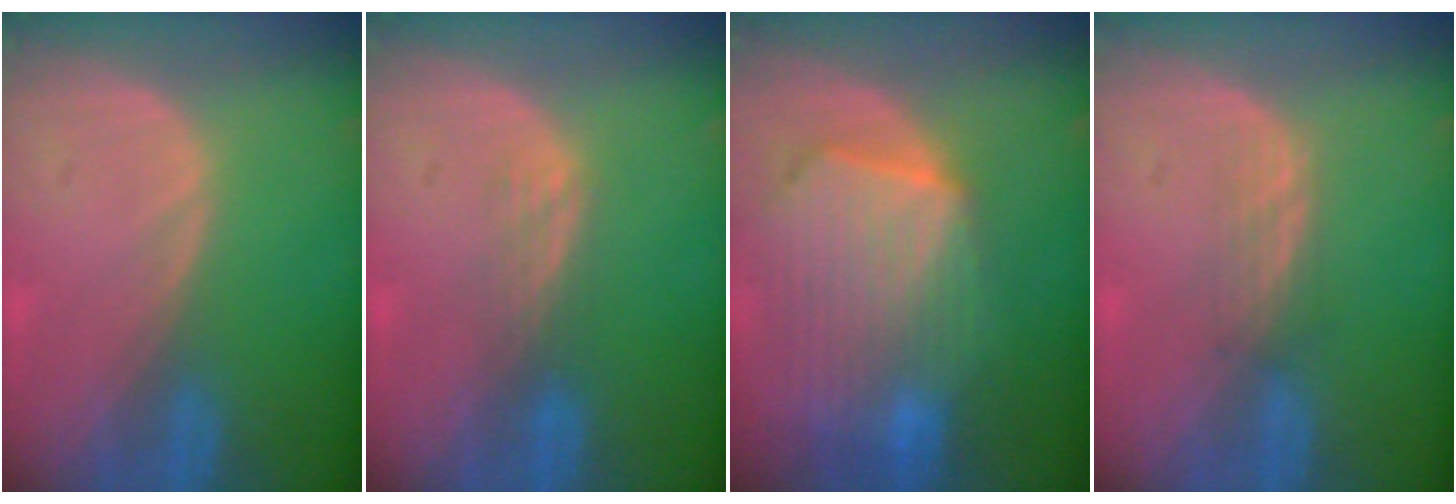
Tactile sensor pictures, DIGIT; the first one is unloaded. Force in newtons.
{"total": 2.2, "press": 2.2, "slide": 0.2}
{"total": 10.7, "press": 9.3, "slide": 5.2}
{"total": 2.2, "press": 2.2, "slide": 0.4}